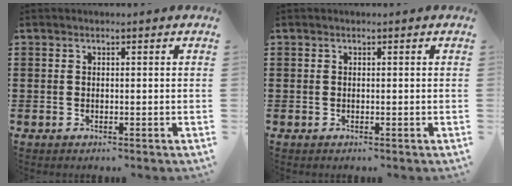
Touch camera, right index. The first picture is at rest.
{"total": 0.0}